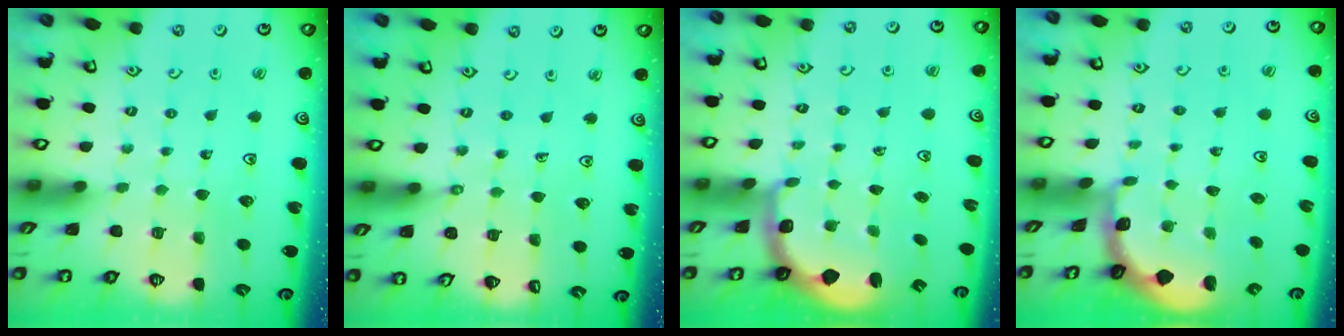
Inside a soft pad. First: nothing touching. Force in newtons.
{"total": 1.3, "press": 1.2, "slide": 0.3}
{"total": 2.5, "press": 1.3, "slide": 2.1}
{"total": 1.3, "press": 1.2, "slide": 0.2}